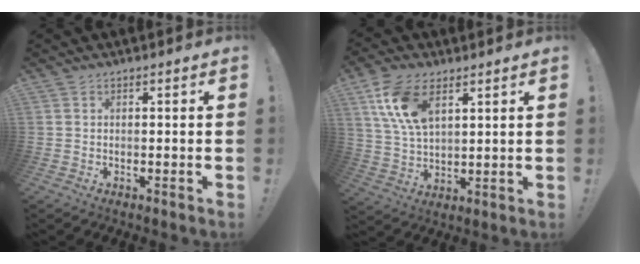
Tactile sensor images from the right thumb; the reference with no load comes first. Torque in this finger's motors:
{"motor_torque": [-0.48, 1.54, 1.14, 0.57, 0.46]}